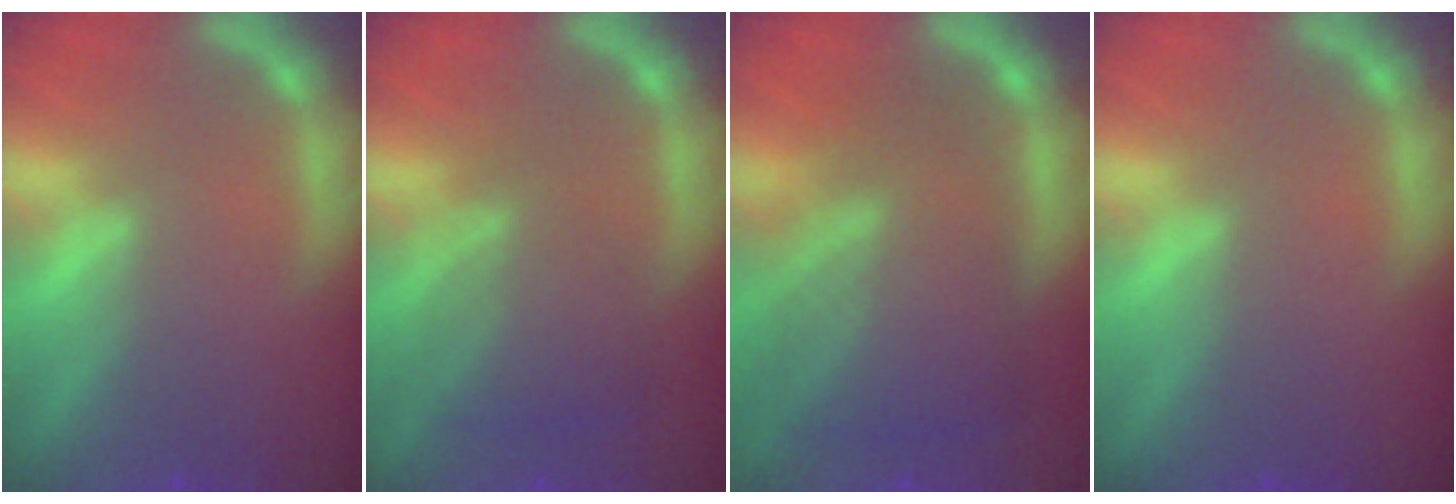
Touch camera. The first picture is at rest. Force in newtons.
{"total": 4.6}
{"total": 8.6}
{"total": 0.0}